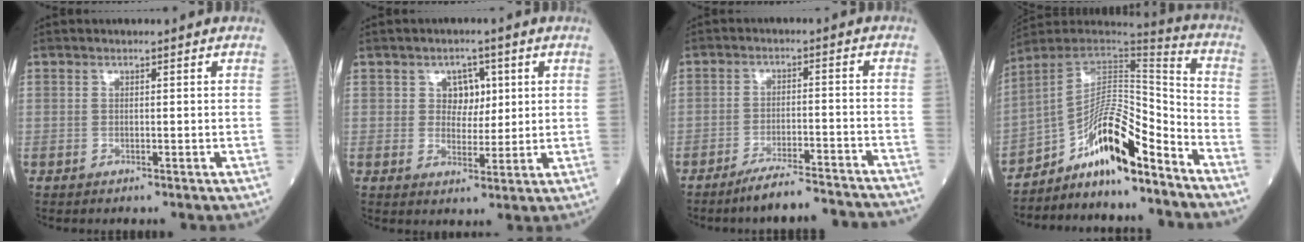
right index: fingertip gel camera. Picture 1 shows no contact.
{"total": 4.1, "force": [1.3, 3.3, 2.1], "torque": [-0.018, 0.006, 0.020]}
{"total": 12.8, "force": [-11.8, 0.3, 5.0], "torque": [-0.056, -0.003, -0.166]}
{"total": 13.7, "force": [-9.6, 2.4, 9.5], "torque": [-0.153, 0.031, -0.162]}